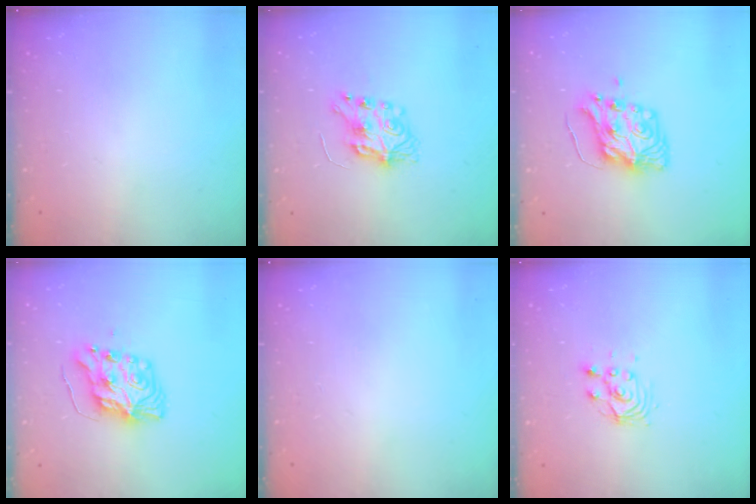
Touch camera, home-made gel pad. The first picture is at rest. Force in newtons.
{"total": 7.5, "press": 7.5, "slide": 0.3}
{"total": 8.9, "press": 8.9, "slide": 0.3}
{"total": 9.1, "press": 9.0, "slide": 0.6}
{"total": 0.0}
{"total": 4.4, "press": 4.4, "slide": 0.2}